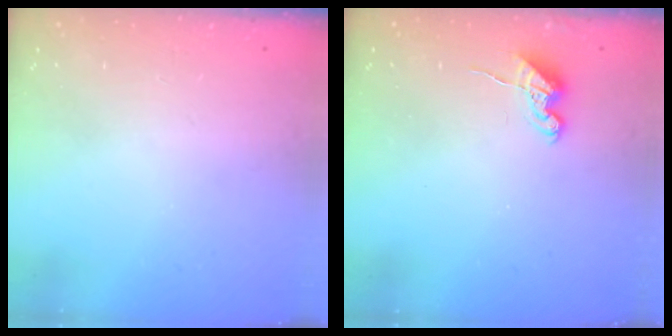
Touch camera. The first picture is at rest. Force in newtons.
{"total": 5.5, "press": 5.5, "slide": 0.6}